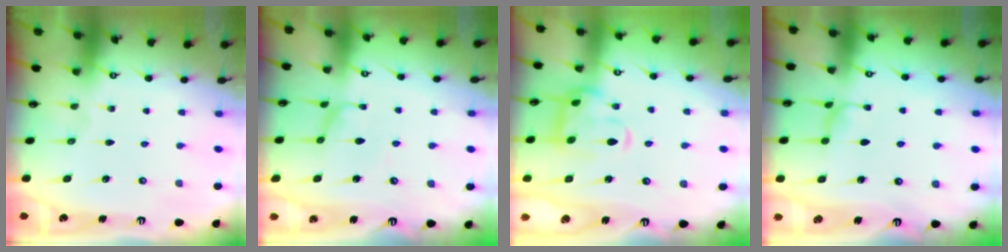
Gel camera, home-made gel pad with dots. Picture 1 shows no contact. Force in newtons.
{"total": 0.0}
{"total": 3.7, "press": 3.6, "slide": 0.9}
{"total": 1.1, "press": 0.9, "slide": 0.6}